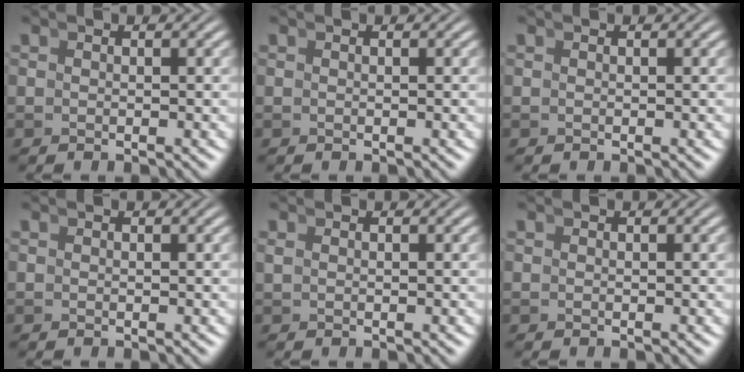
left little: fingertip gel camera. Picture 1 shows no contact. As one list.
[{"total": 0.0}, {"total": 0.0}, {"total": 0.0}, {"total": 0.0}, {"total": 0.0}]